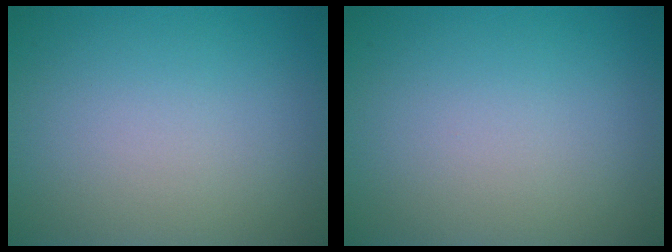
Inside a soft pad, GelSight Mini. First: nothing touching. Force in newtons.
{"total": 0.0}